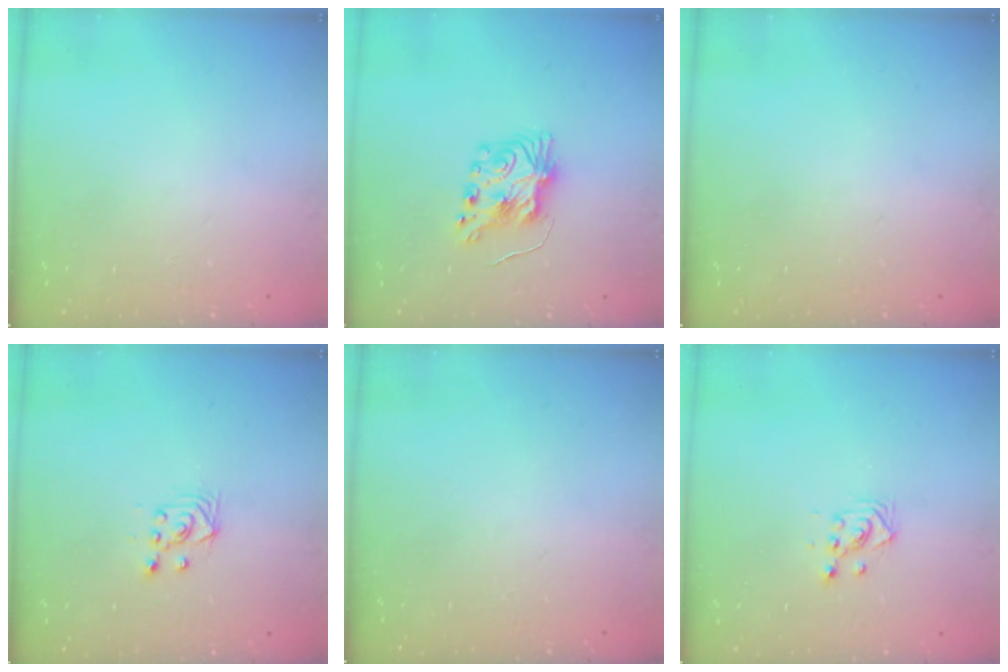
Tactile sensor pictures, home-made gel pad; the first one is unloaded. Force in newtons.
{"total": 8.0, "press": 8.0, "slide": 0.2}
{"total": 0.0}
{"total": 3.6, "press": 3.3, "slide": 1.5}
{"total": 0.0}
{"total": 2.9, "press": 2.9, "slide": 0.1}